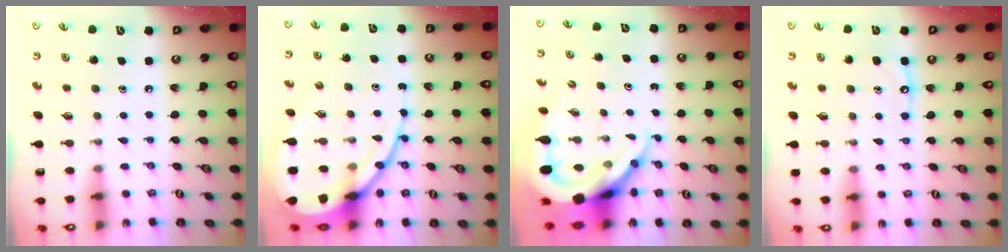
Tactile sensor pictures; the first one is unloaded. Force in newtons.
{"total": 13.8, "press": 13.7, "slide": 1.3}
{"total": 11.8, "press": 11.7, "slide": 1.2}
{"total": 5.7, "press": 5.7, "slide": 0.5}